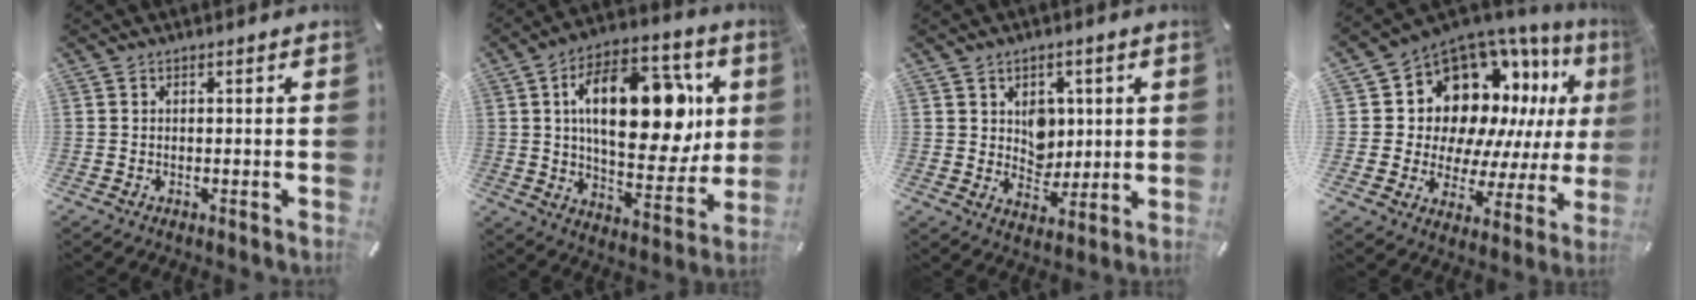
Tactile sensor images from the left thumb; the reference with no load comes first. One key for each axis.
{"total": 24.1, "fx": 6.2, "fy": 13.2, "fz": 19.1, "tx": -0.291, "ty": -0.015, "tz": 0.099}
{"total": 7.3, "fx": 2.2, "fy": 6.4, "fz": 2.8, "tx": -0.027, "ty": -0.011, "tz": 0.036}
{"total": 15.4, "fx": 7.6, "fy": 11.6, "fz": 6.6, "tx": -0.100, "ty": -0.084, "tz": 0.148}